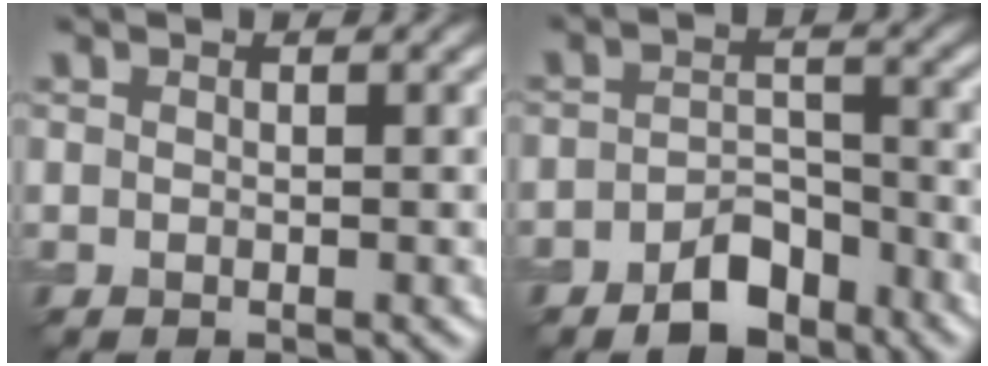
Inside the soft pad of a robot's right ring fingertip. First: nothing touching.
{"total": 4.6, "force": [-3.1, 2.4, 2.3], "torque": [-0.031, 0.004, -0.056]}